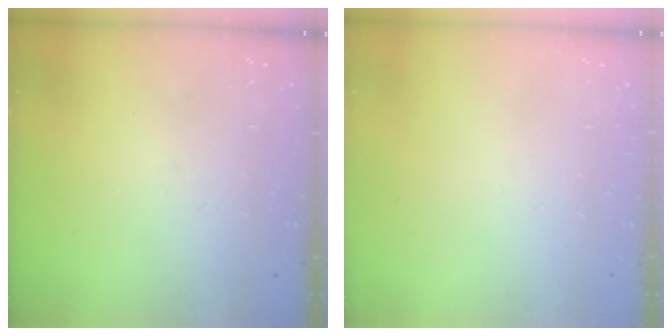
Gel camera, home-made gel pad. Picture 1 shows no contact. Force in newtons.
{"total": 0.0}